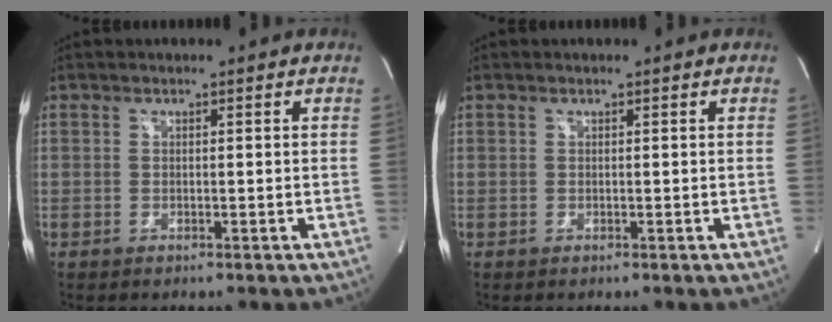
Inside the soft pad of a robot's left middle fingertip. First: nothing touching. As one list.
[{"total": 0.0}]